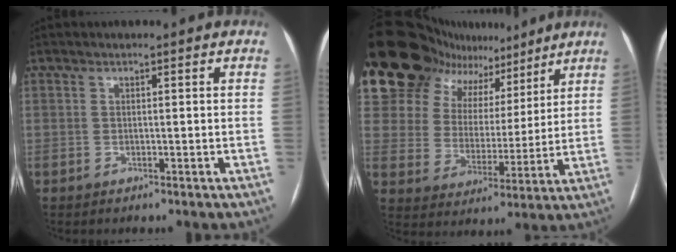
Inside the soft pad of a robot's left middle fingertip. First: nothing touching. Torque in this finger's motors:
{"motor_torque": [1.66, -0.48, 1.06, 0.21]}